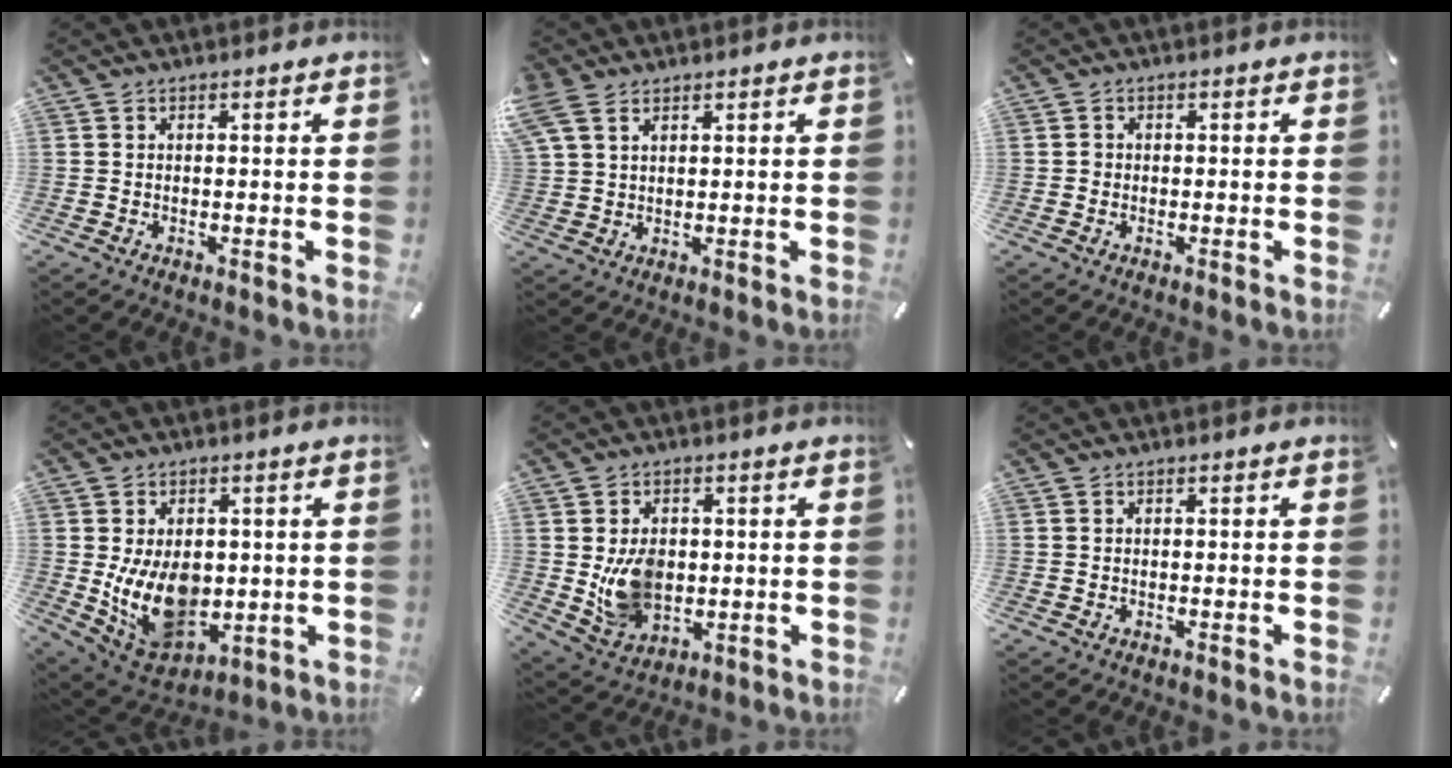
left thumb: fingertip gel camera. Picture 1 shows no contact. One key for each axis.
{"total": 5.0, "fx": 3.3, "fy": 3.1, "fz": 2.2, "tx": -0.057, "ty": -0.003, "tz": 0.063}
{"total": 0.7, "fx": -0.1, "fy": 0.7, "fz": 0.2, "tx": -0.002, "ty": 0.007, "tz": -0.004}
{"total": 13.7, "fx": -0.5, "fy": 10.0, "fz": 9.3, "tx": -0.181, "ty": -0.007, "tz": -0.006}
{"total": 9.4, "fx": 0.3, "fy": 7.8, "fz": 5.4, "tx": -0.098, "ty": -0.006, "tz": 0.004}
{"total": 0.0}